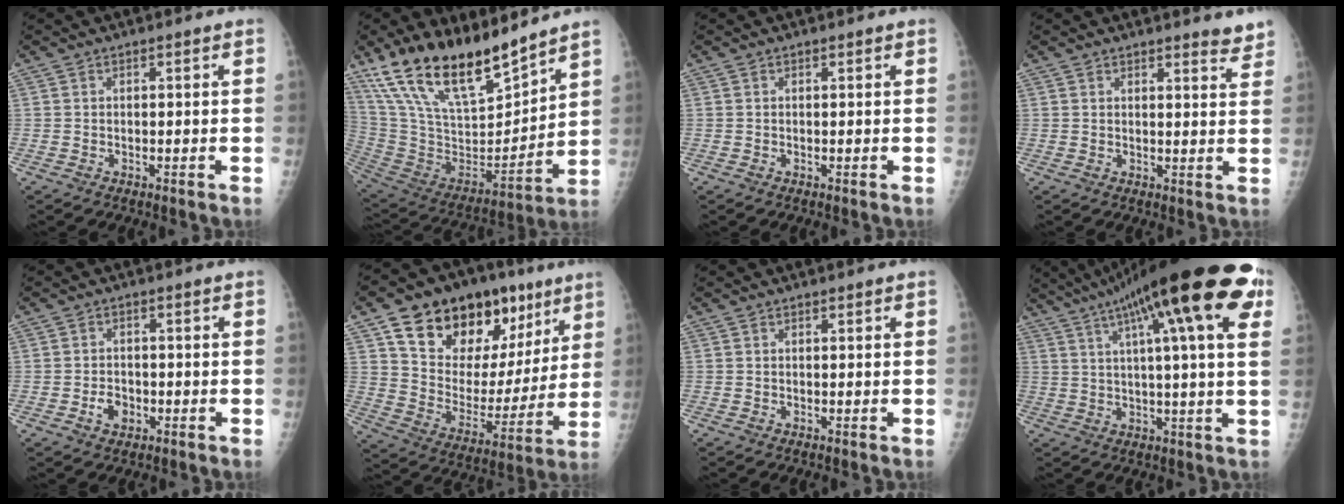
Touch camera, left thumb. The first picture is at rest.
{"total": 23.8, "force": [18.4, 7.6, 13.1], "torque": [-0.207, -0.087, 0.342]}
{"total": 0.0}
{"total": 3.7, "force": [3.4, 0.8, 1.3], "torque": [-0.001, -0.026, 0.031]}
{"total": 3.5, "force": [-1.2, 2.7, 1.8], "torque": [-0.019, 0.007, -0.020]}
{"total": 25.8, "force": [14.0, 15.2, 15.5], "torque": [-0.197, -0.015, 0.235]}
{"total": 0.0}
{"total": 25.7, "force": [12.0, 5.2, 22.1], "torque": [-0.333, 0.015, 0.171]}